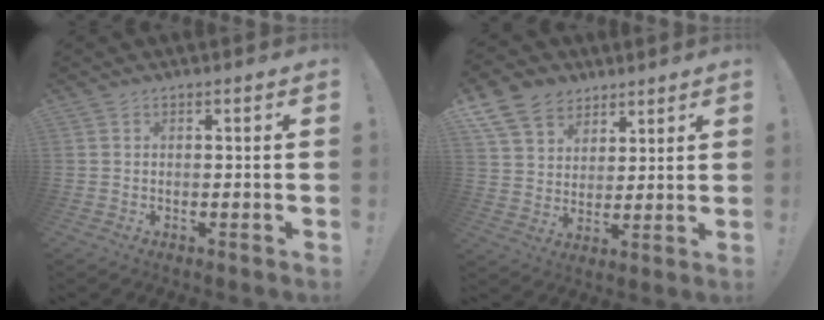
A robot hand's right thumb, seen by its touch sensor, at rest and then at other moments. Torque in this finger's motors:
{"motor_torque": [0.94, 1.05, 0.46, 0.33, 0.32]}